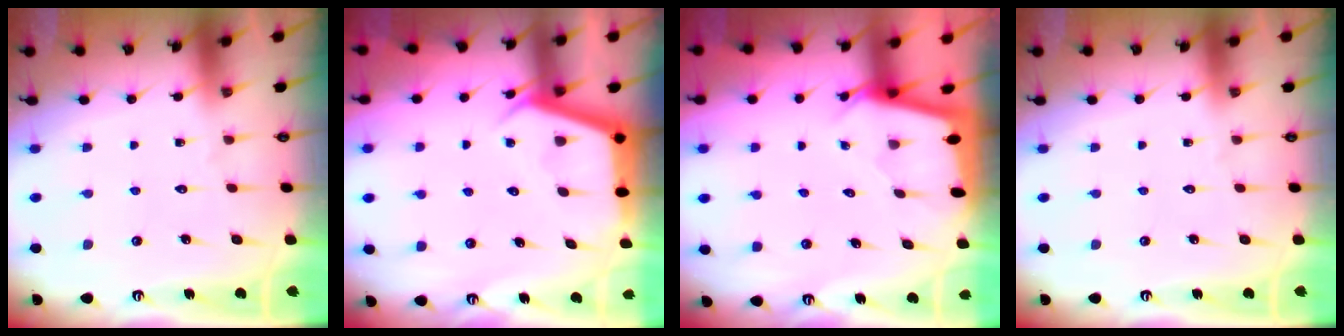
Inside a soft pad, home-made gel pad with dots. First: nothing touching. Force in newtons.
{"total": 3.9, "press": 3.8, "slide": 0.4}
{"total": 2.3, "press": 2.3, "slide": 0.2}
{"total": 0.0}